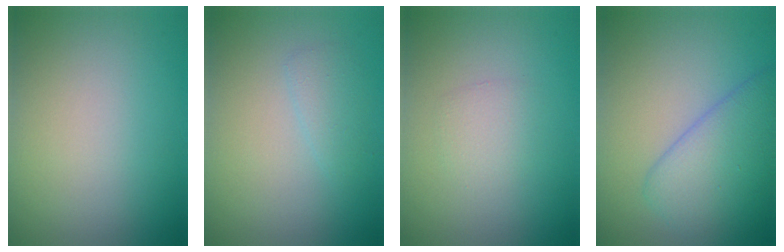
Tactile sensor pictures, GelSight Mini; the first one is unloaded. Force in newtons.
{"total": 1.4, "press": 1.4, "slide": 0.1}
{"total": 1.4, "press": 1.4, "slide": 0.1}
{"total": 5.1, "press": 5.1, "slide": 0.3}